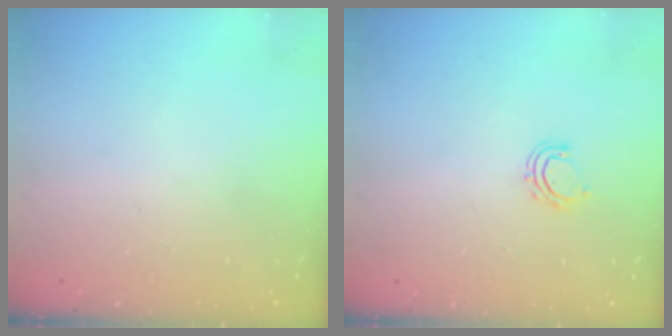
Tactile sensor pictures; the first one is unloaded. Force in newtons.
{"total": 5.0, "press": 4.8, "slide": 1.0}